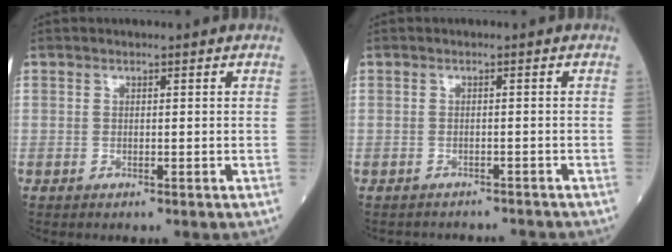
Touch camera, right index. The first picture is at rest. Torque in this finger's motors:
{"motor_torque": [-0.08, -0.01, -0.16, -0.05]}